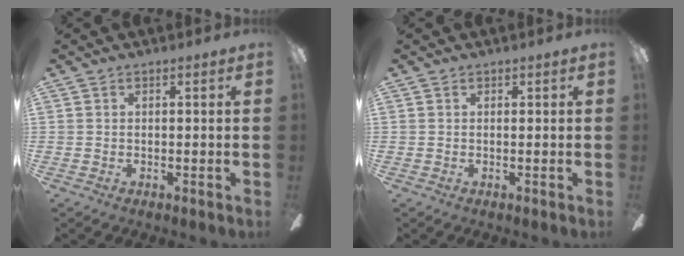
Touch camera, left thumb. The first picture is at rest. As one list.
[{"total": 0.0}]